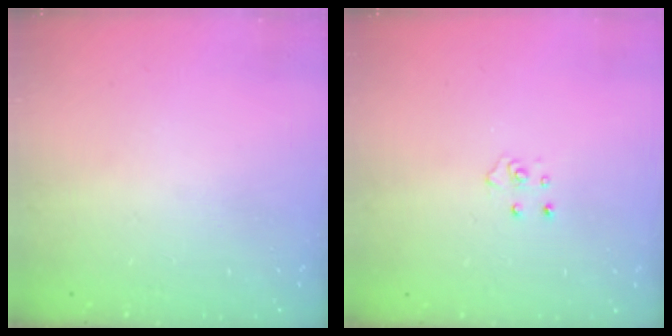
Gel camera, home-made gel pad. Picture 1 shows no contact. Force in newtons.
{"total": 3.8, "press": 3.8, "slide": 0.3}